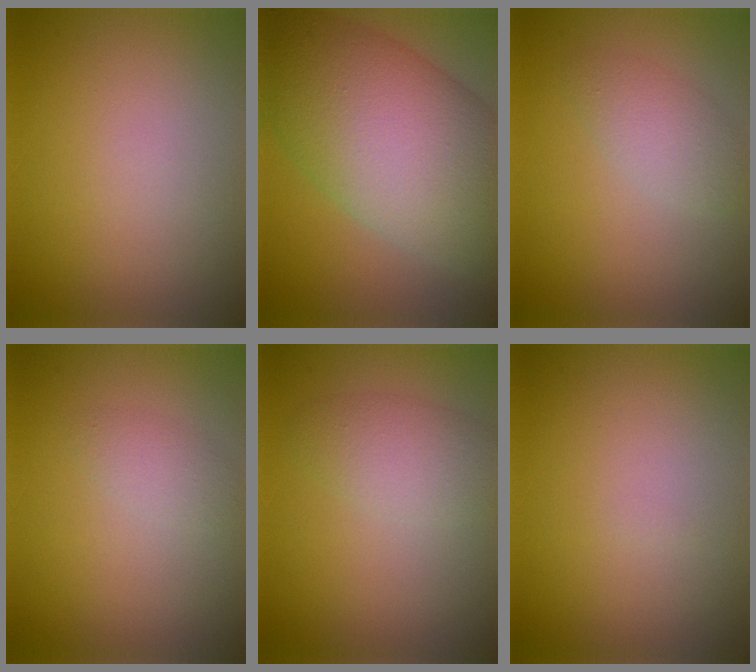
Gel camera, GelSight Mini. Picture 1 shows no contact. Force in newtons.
{"total": 13.3, "press": 13.3, "slide": 0.7}
{"total": 2.1, "press": 2.1, "slide": 0.2}
{"total": 1.3, "press": 1.3, "slide": 0.0}
{"total": 2.9, "press": 2.9, "slide": 0.1}
{"total": 0.0}